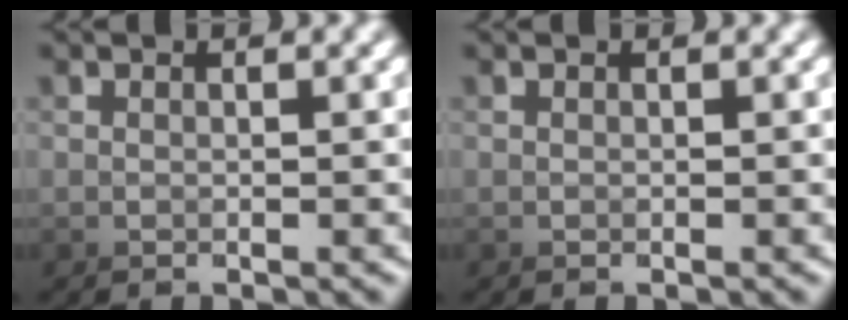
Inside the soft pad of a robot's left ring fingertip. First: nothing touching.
{"total": 0.0}